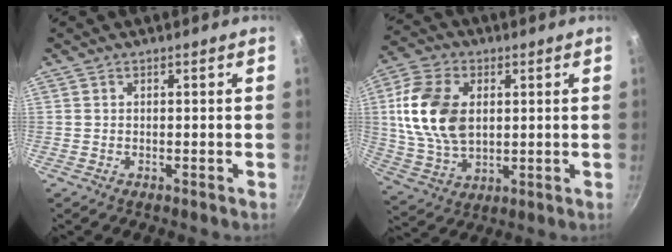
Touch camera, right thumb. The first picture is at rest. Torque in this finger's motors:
{"motor_torque": [1.53, 1.69, 1.85, 0.06, 0.17]}